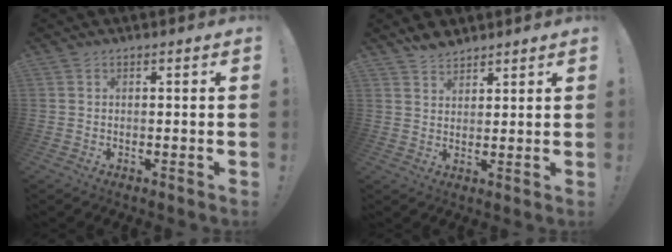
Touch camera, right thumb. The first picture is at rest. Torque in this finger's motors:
{"motor_torque": [-0.35, 0.29, -0.20, 0.26, 0.08]}